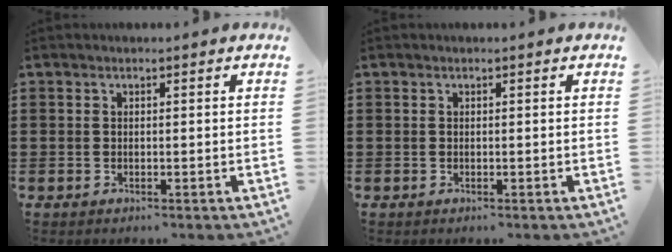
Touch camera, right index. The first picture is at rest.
{"total": 0.0}